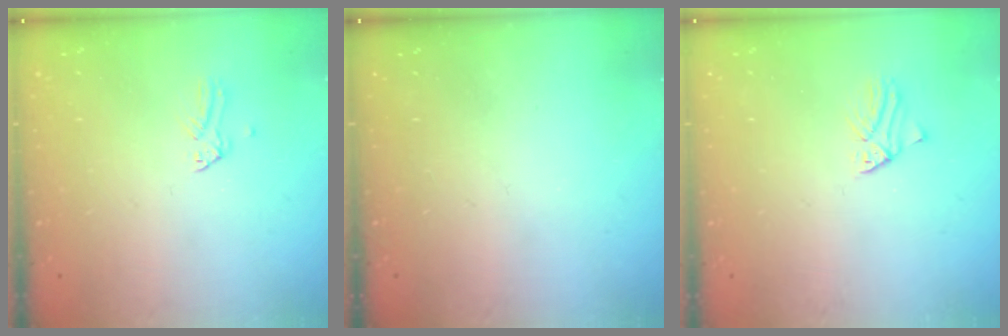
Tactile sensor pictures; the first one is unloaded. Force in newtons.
{"total": 0.6, "press": 0.6, "slide": 0.0}
{"total": 1.2, "press": 1.2, "slide": 0.2}